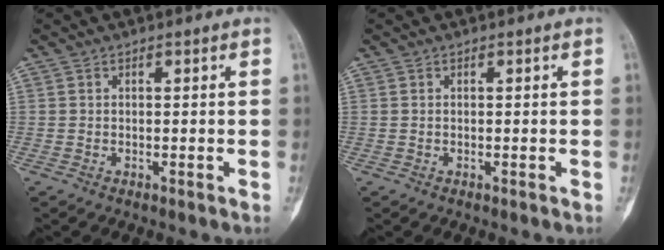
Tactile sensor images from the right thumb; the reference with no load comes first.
{"total": 0.0}